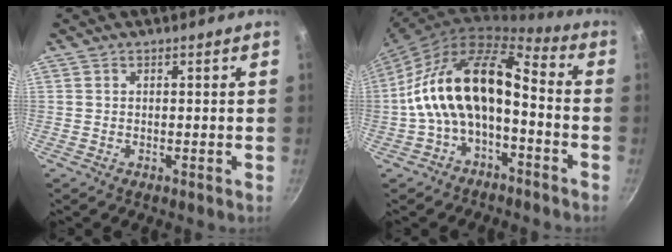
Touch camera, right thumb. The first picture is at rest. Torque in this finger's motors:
{"motor_torque": [2.44, 2.45, 1.51, -1.26, 0.70]}